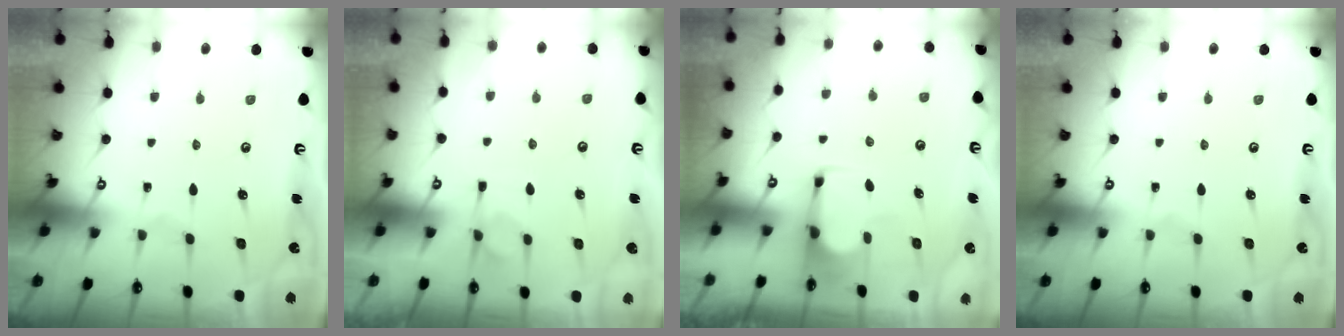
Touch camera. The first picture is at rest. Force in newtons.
{"total": 4.3, "press": 4.0, "slide": 1.5}
{"total": 1.7, "press": 1.4, "slide": 0.9}
{"total": 0.0}